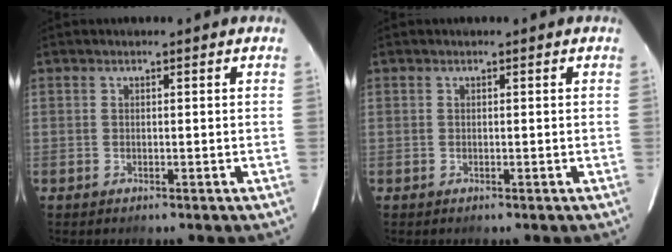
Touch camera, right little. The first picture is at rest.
{"total": 0.0}